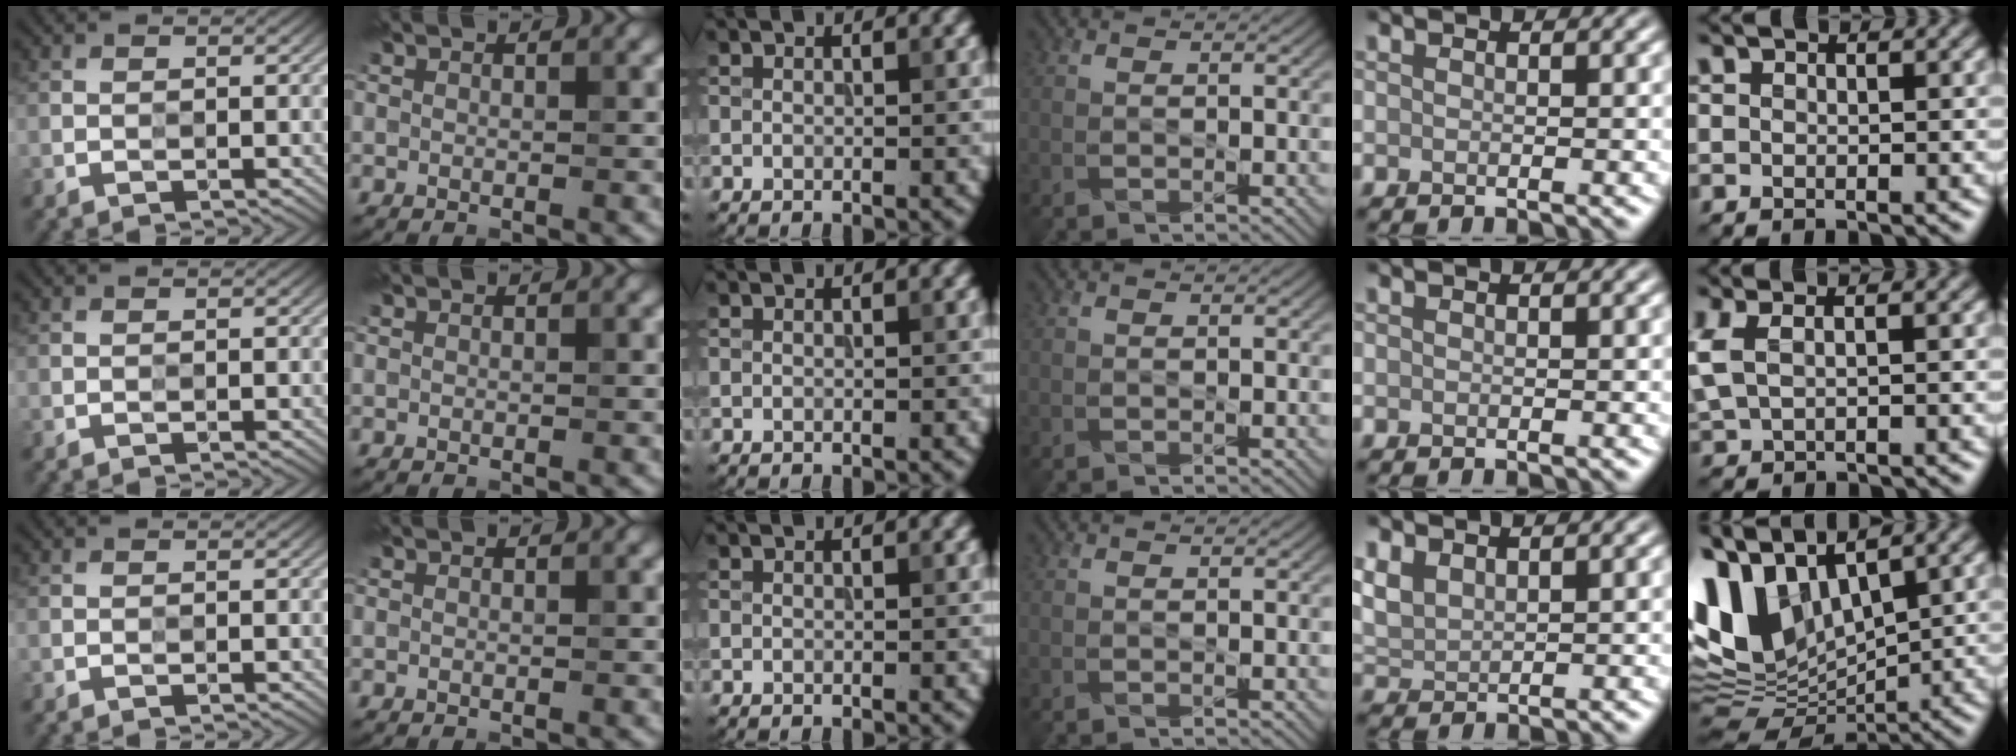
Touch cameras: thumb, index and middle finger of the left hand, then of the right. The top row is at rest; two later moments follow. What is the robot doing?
{"motion": "press", "object": "sticky note"}